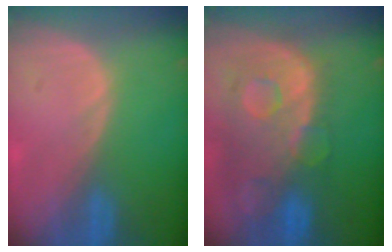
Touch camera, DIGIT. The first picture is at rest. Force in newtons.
{"total": 12.5, "press": 10.3, "slide": 7.0}